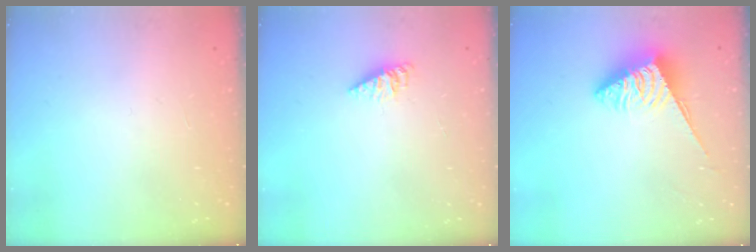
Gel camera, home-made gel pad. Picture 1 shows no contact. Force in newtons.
{"total": 2.9, "press": 2.9, "slide": 0.3}
{"total": 3.4, "press": 3.4, "slide": 0.3}